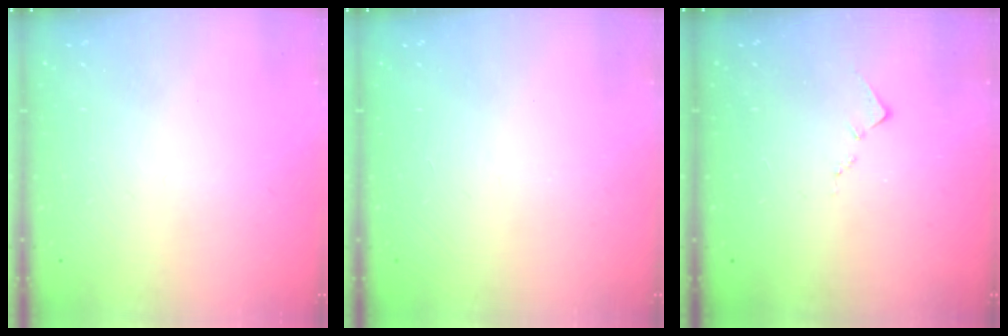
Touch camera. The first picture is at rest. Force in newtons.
{"total": 1.3, "press": 1.0, "slide": 0.7}
{"total": 7.9, "press": 7.9, "slide": 0.9}